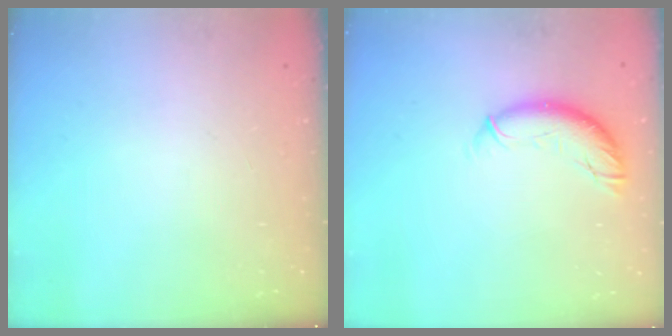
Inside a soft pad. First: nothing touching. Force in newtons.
{"total": 9.4, "press": 9.4, "slide": 0.6}